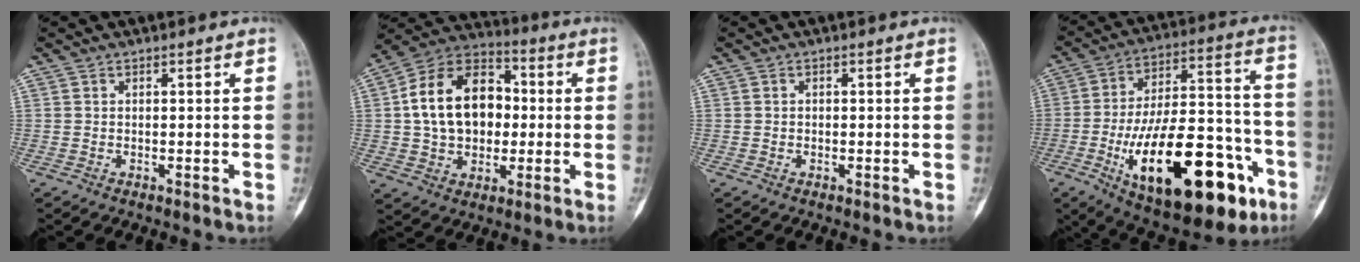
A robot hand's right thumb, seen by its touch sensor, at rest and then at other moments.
{"total": 18.5, "force": [1.2, 13.1, 12.9], "torque": [-0.184, 0.025, 0.017]}
{"total": 0.0}
{"total": 30.1, "force": [-11.9, 12.8, 24.5], "torque": [-0.371, 0.051, -0.168]}